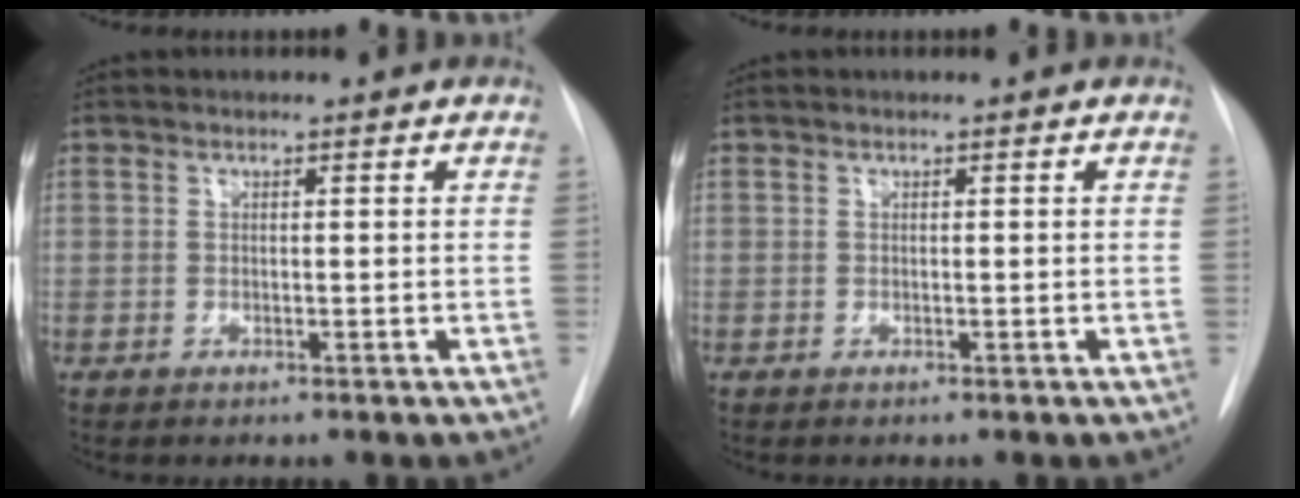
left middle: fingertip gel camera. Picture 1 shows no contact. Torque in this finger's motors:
{"motor_torque": [-0.82, -0.27, 0.05, 0.01]}